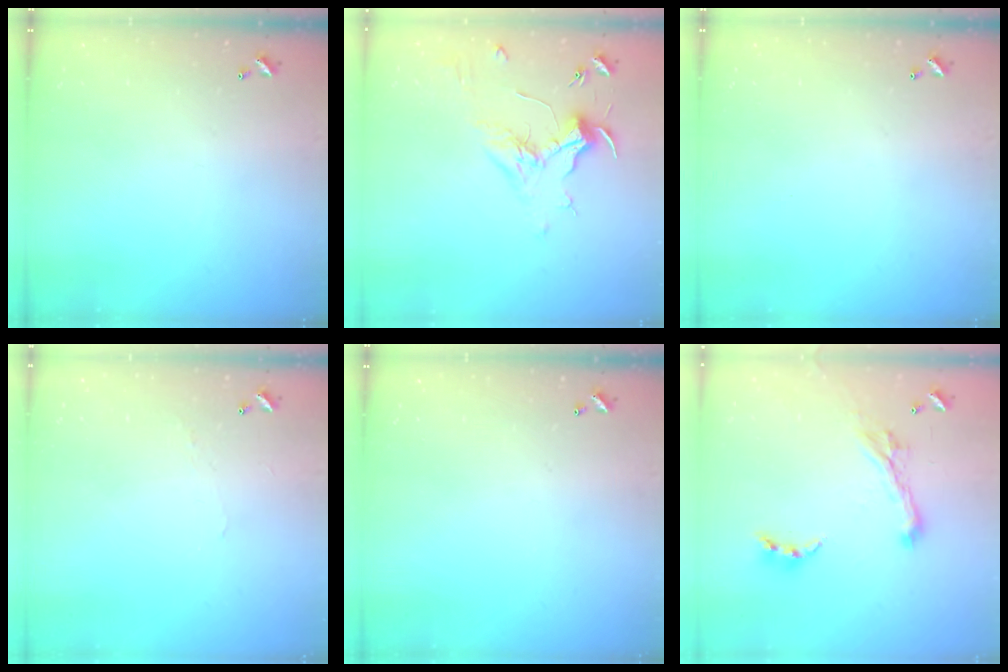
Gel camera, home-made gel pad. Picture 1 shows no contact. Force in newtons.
{"total": 2.0, "press": 1.9, "slide": 0.7}
{"total": 0.0}
{"total": 1.2, "press": 1.1, "slide": 0.3}
{"total": 0.0}
{"total": 2.8, "press": 2.5, "slide": 1.3}